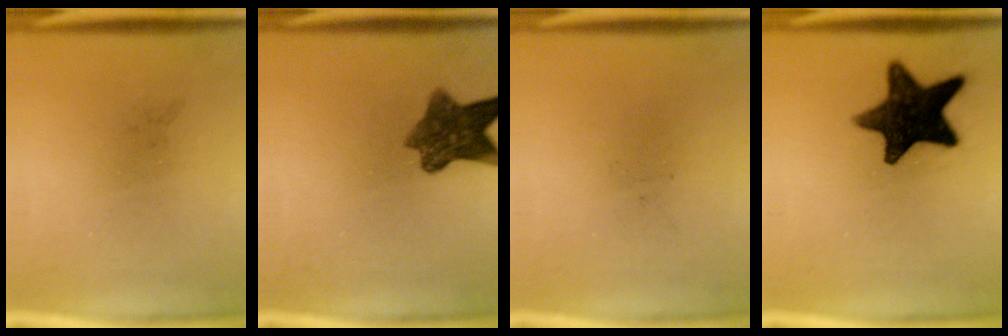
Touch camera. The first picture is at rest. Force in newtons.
{"total": 7.9}
{"total": 0.0}
{"total": 14.8}